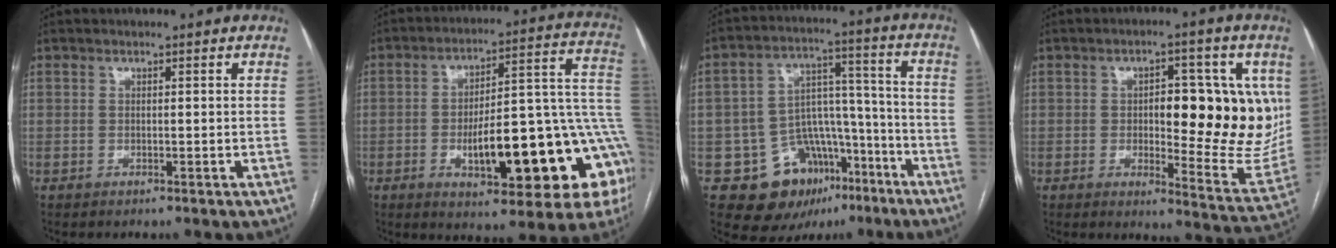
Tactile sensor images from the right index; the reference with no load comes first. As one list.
[{"total": 23.5, "force": [-6.5, 6.3, 21.7], "torque": [-0.213, 0.031, -0.076]}, {"total": 15.3, "force": [-8.0, 11.1, 6.9], "torque": [-0.096, 0.064, -0.110]}, {"total": 16.1, "force": [1.9, 5.8, 14.9], "torque": [-0.181, 0.006, 0.032]}]